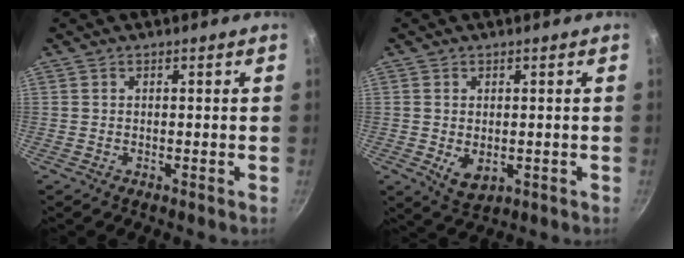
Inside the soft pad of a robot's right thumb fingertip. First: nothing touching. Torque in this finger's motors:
{"motor_torque": [-0.45, -0.01, 0.14, 0.32, 0.00]}